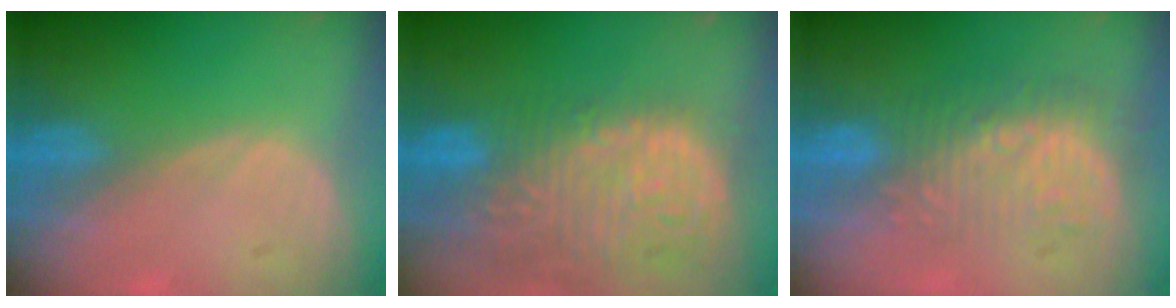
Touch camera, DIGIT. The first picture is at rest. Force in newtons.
{"total": 14.9, "press": 12.4, "slide": 8.4}
{"total": 9.0, "press": 8.4, "slide": 3.3}